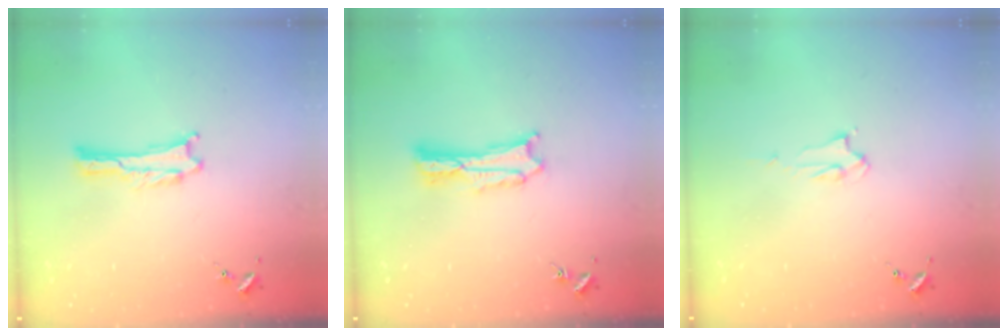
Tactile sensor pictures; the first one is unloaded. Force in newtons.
{"total": 2.7, "press": 2.7, "slide": 0.3}
{"total": 2.2, "press": 2.2, "slide": 0.2}